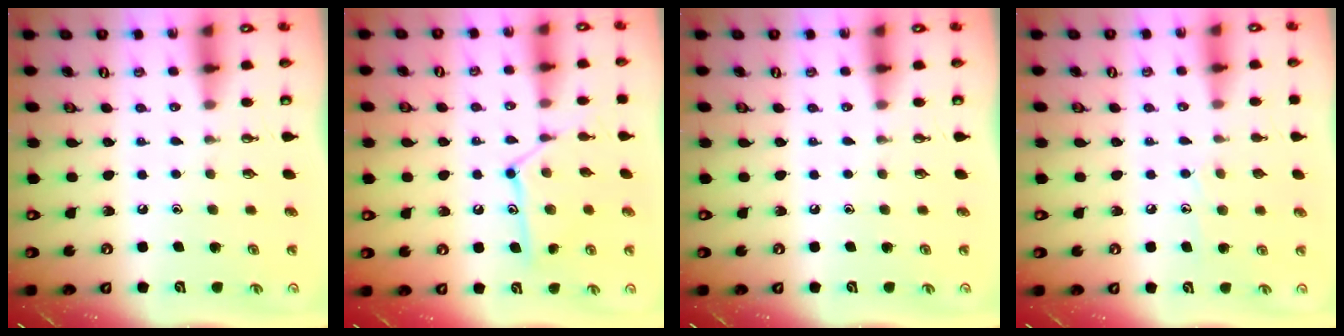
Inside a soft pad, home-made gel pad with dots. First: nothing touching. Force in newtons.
{"total": 13.3, "press": 13.3, "slide": 0.4}
{"total": 0.0}
{"total": 5.8, "press": 5.8, "slide": 0.5}